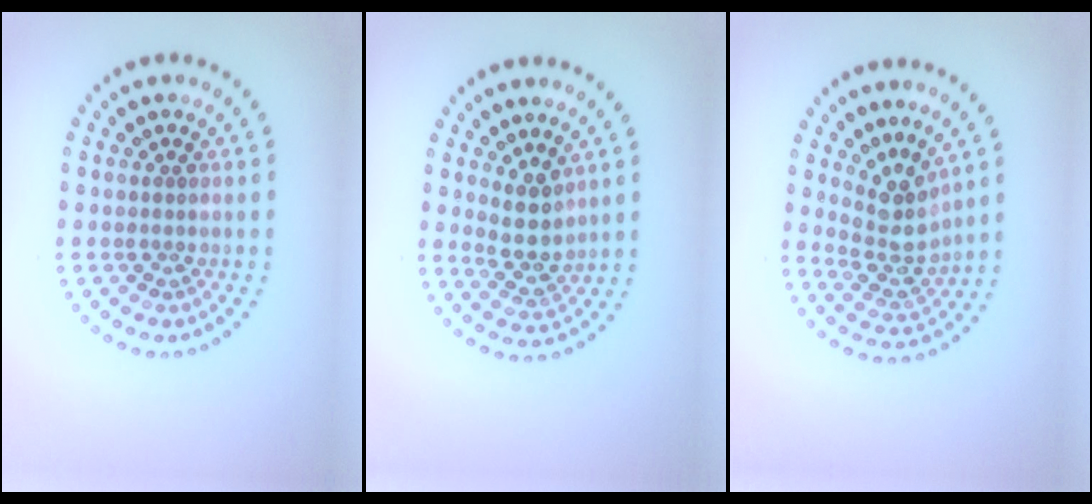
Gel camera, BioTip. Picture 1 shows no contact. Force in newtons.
{"total": 2.8, "press": 2.3, "slide": 1.6}
{"total": 3.8, "press": 2.8, "slide": 2.6}